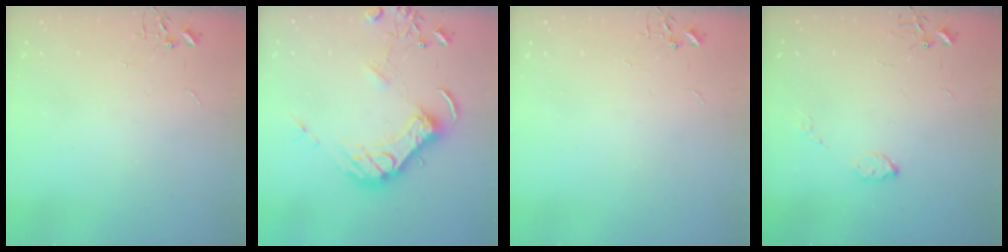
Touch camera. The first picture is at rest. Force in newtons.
{"total": 16.3, "press": 16.2, "slide": 2.0}
{"total": 0.0}
{"total": 4.0, "press": 4.0, "slide": 0.7}